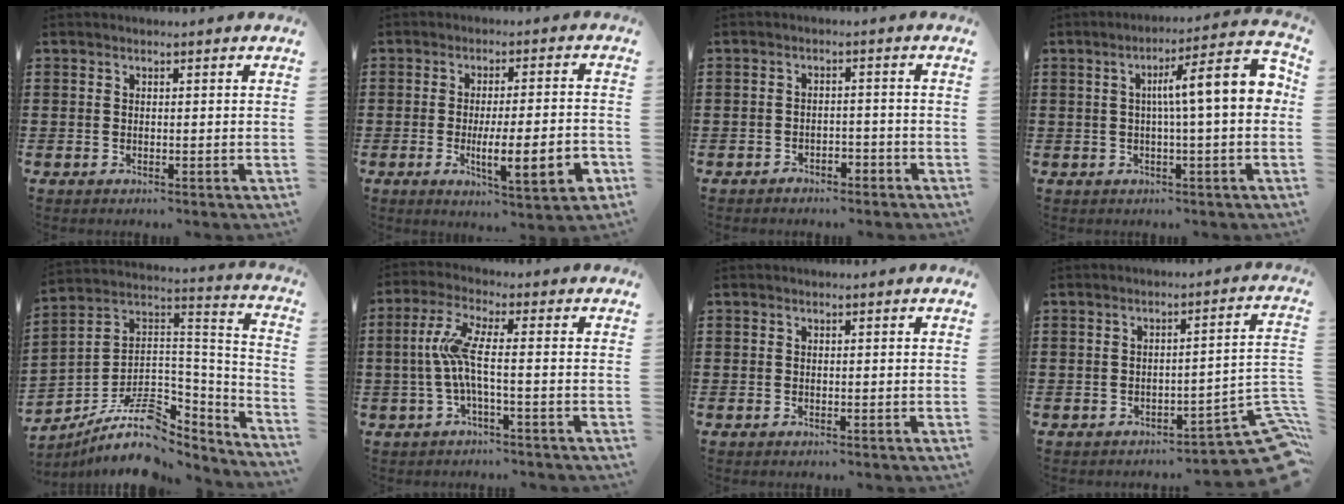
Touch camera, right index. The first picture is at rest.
{"total": 10.1, "force": [-2.7, 2.1, 9.6], "torque": [-0.145, -0.012, -0.046]}
{"total": 2.1, "force": [-1.9, 0.7, 0.3], "torque": [-0.012, 0.002, -0.040]}
{"total": 9.9, "force": [0.9, 1.2, 9.8], "torque": [-0.153, -0.007, 0.006]}
{"total": 11.9, "force": [-6.7, 6.1, 7.7], "torque": [-0.159, 0.008, -0.120]}
{"total": 6.6, "force": [-1.0, 0.7, 6.5], "torque": [-0.156, -0.016, -0.032]}
{"total": 0.0}
{"total": 6.4, "force": [-4.4, 1.4, 4.4], "torque": [-0.061, -0.004, -0.081]}